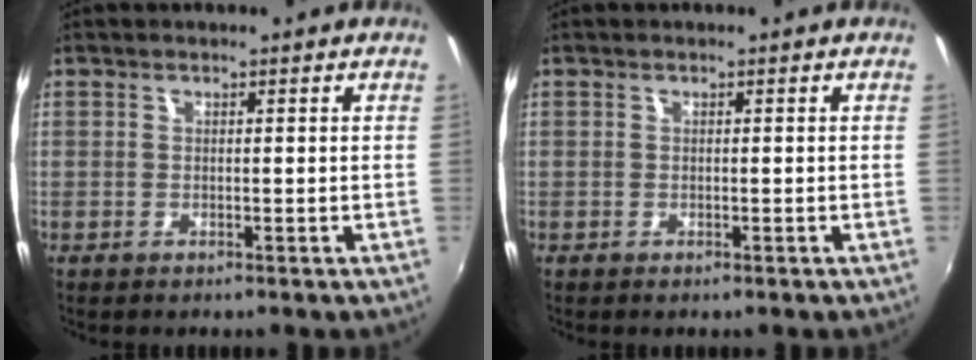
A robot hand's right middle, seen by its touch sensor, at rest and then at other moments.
{"total": 0.0}